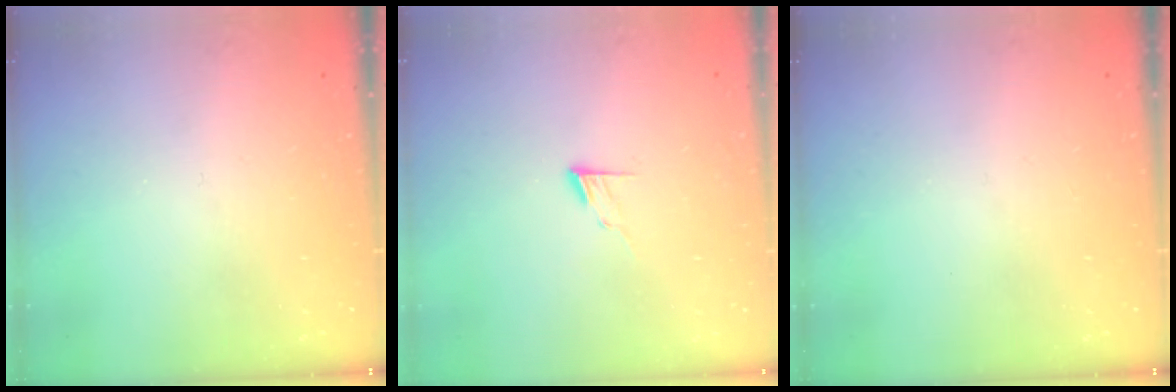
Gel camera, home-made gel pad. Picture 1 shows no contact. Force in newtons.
{"total": 6.0, "press": 5.9, "slide": 0.6}
{"total": 0.0}